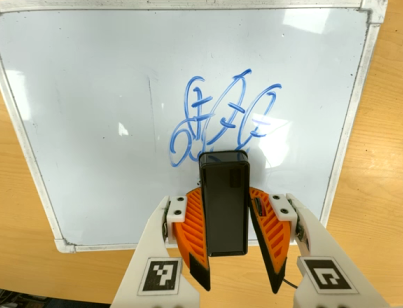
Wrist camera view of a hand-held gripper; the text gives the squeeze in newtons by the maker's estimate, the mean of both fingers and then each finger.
{"total": 6.4, "left": 5.8, "right": 7.0}